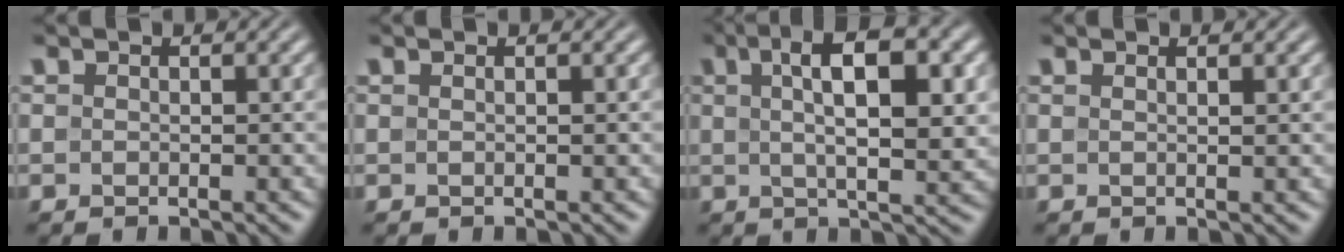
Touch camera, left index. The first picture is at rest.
{"total": 0.9, "force": [0.3, 0.3, 0.8], "torque": [-0.009, 0.003, -0.002]}
{"total": 8.4, "force": [1.9, 2.8, 7.7], "torque": [-0.116, 0.009, 0.025]}
{"total": 1.6, "force": [0.8, 0.6, 1.2], "torque": [-0.007, 0.000, -0.001]}